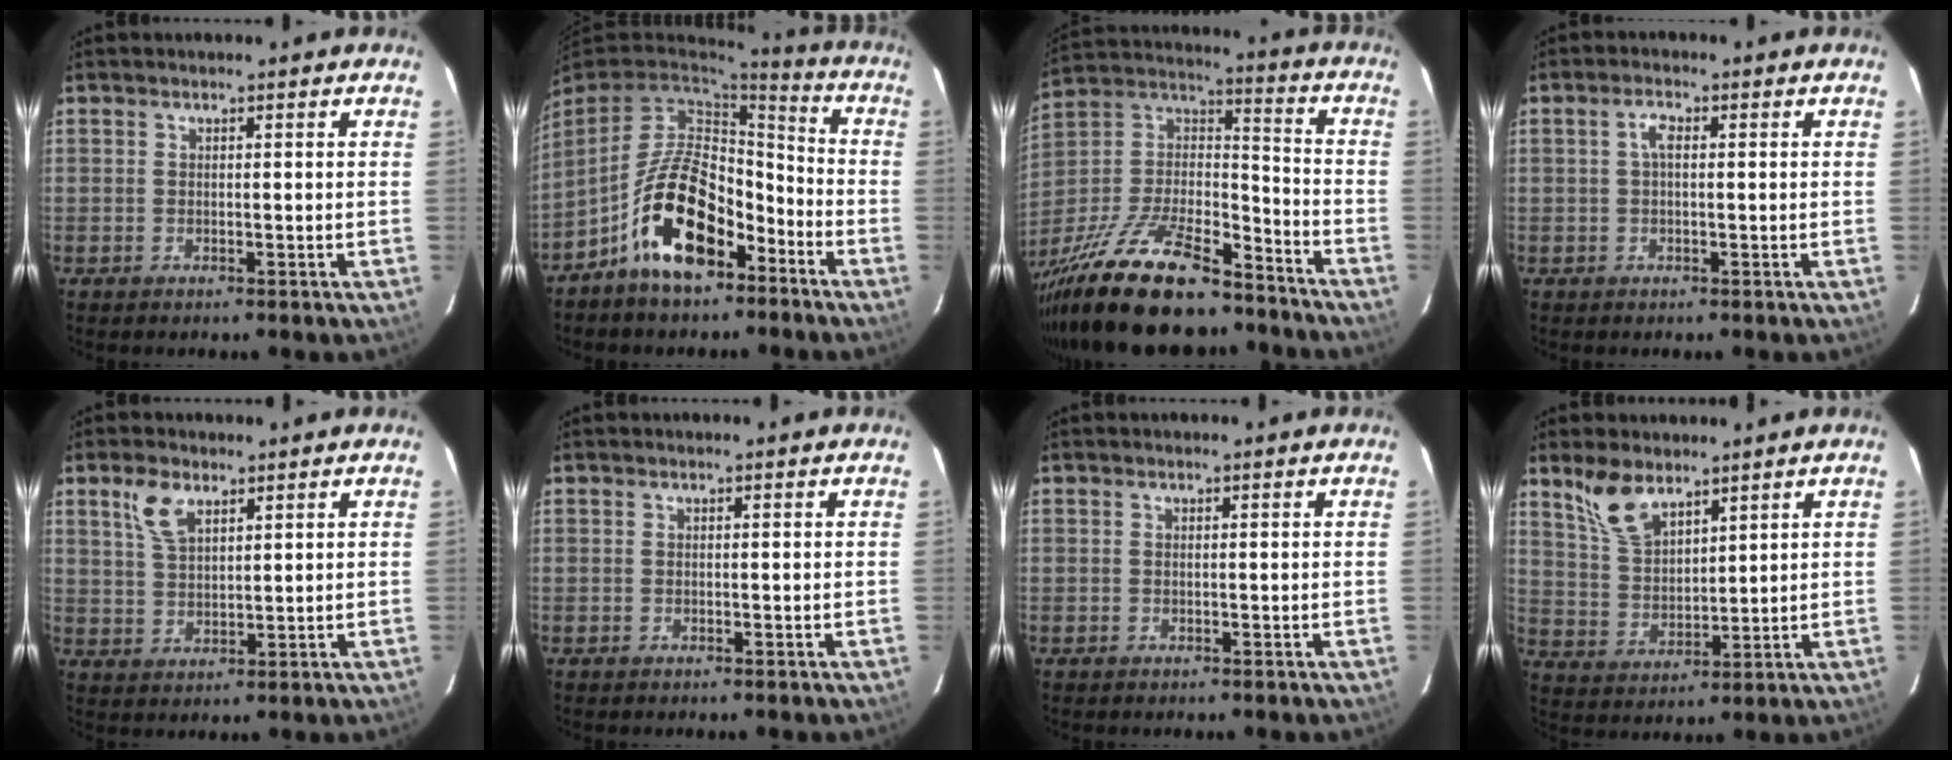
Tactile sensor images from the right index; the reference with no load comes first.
{"total": 15.2, "force": [-8.7, 7.2, 10.2], "torque": [-0.193, 0.017, -0.144]}
{"total": 27.7, "force": [-20.7, 8.9, 16.1], "torque": [-0.327, -0.014, -0.336]}
{"total": 2.1, "force": [0.2, 0.9, 1.9], "torque": [-0.041, 0.008, 0.004]}
{"total": 5.8, "force": [3.4, 2.9, 3.7], "torque": [-0.077, 0.009, 0.070]}
{"total": 0.0}
{"total": 0.0}
{"total": 8.5, "force": [6.2, 3.7, 4.6], "torque": [-0.086, 0.009, 0.133]}